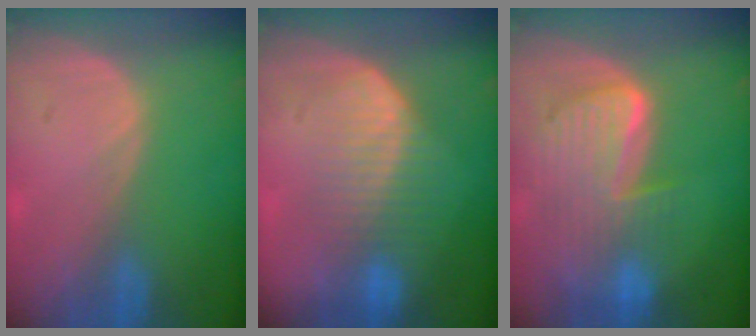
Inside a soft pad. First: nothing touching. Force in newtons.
{"total": 6.8, "press": 6.7, "slide": 1.4}
{"total": 9.9, "press": 8.5, "slide": 5.0}